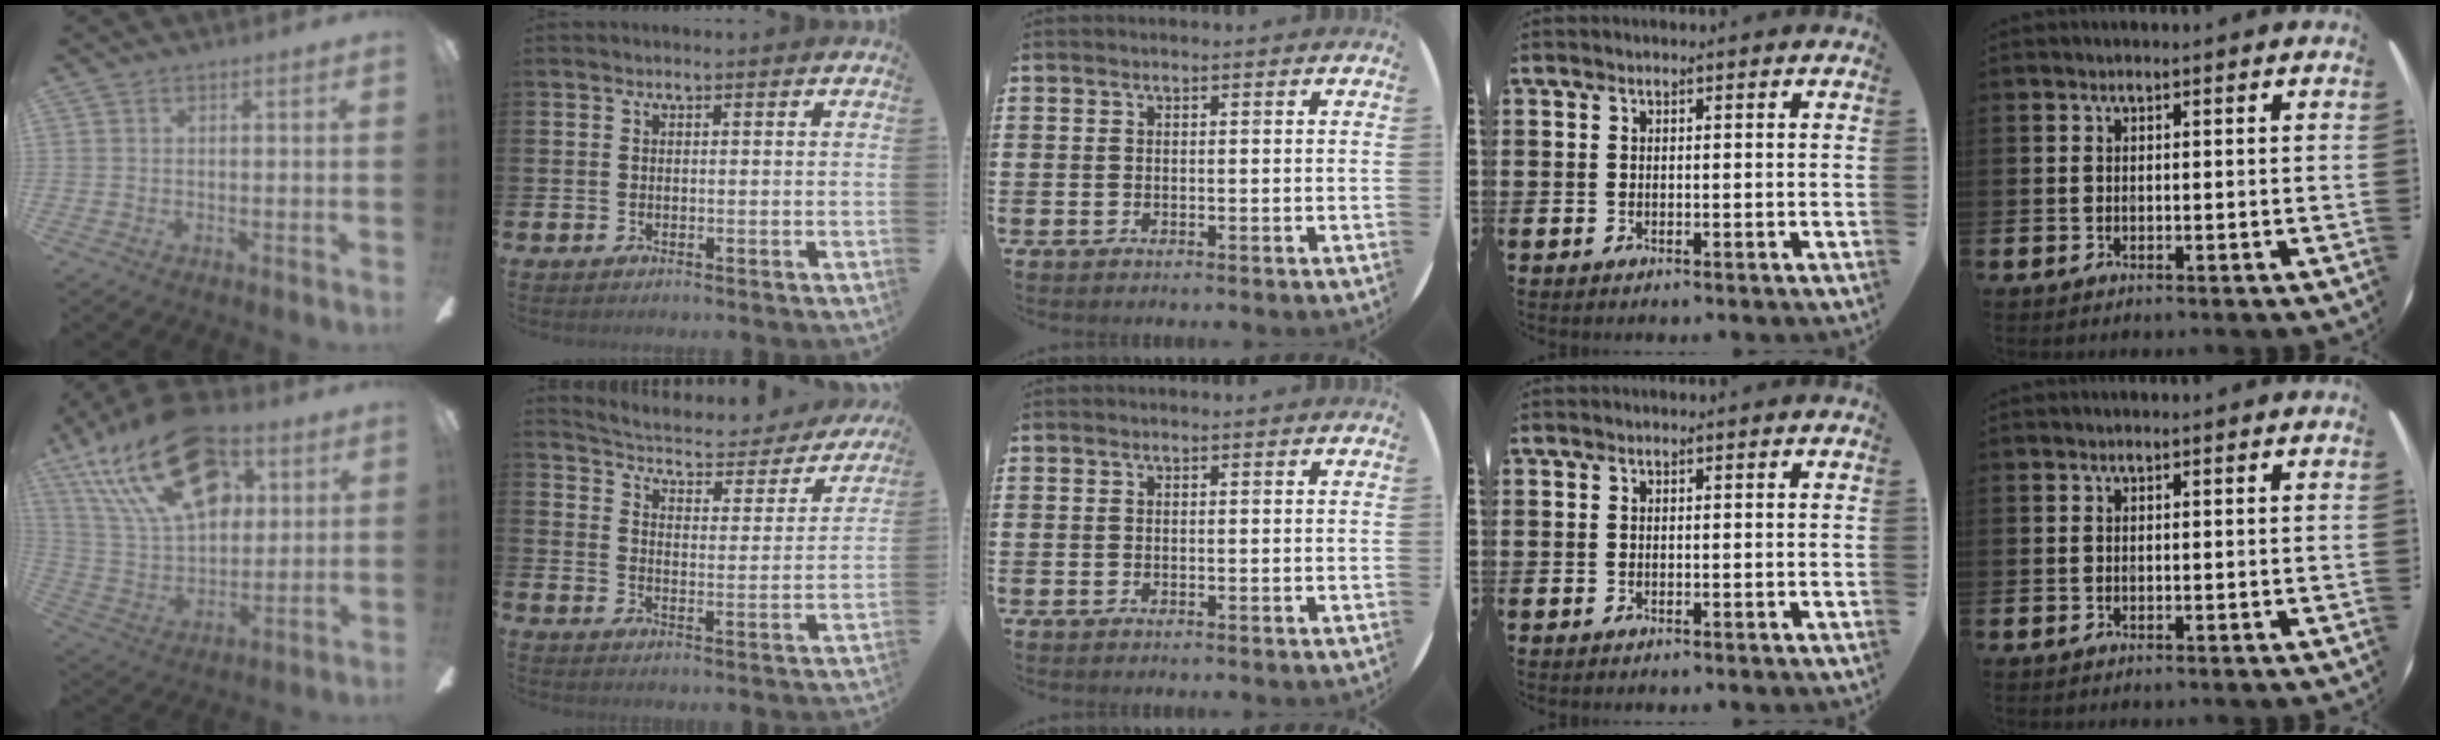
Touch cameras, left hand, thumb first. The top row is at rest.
{"thumb": {"total": 26.1, "force": [12.3, 15.3, 17.1], "torque": [-0.307, -0.047, 0.218]}, "index": {"total": 4.9, "force": [4.6, 1.2, 0.9], "torque": [-0.045, -0.039, 0.074]}}